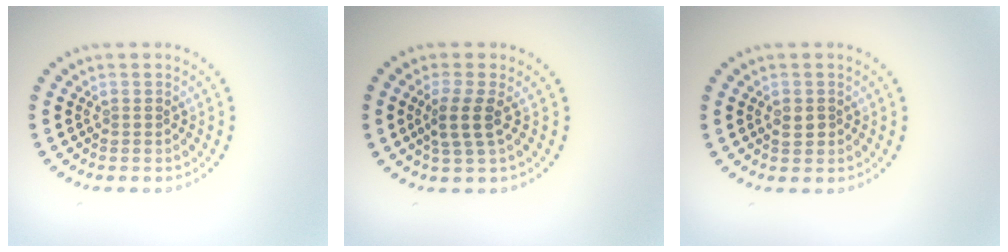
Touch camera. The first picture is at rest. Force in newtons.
{"total": 2.6, "press": 2.1, "slide": 1.5}
{"total": 1.3, "press": 1.2, "slide": 0.3}